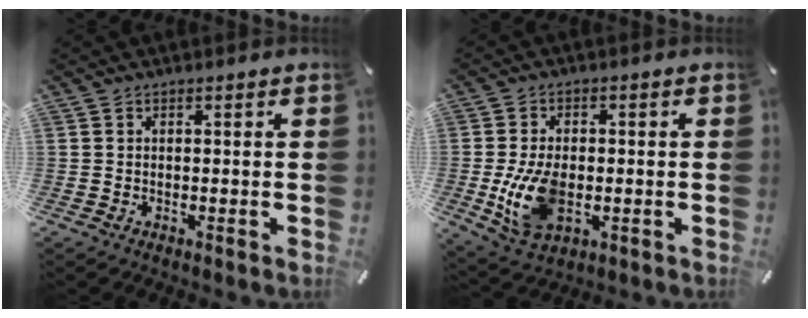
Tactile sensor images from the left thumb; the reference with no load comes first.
{"total": 10.9, "force": [-1.6, 7.0, 8.2], "torque": [-0.176, -0.005, -0.027]}